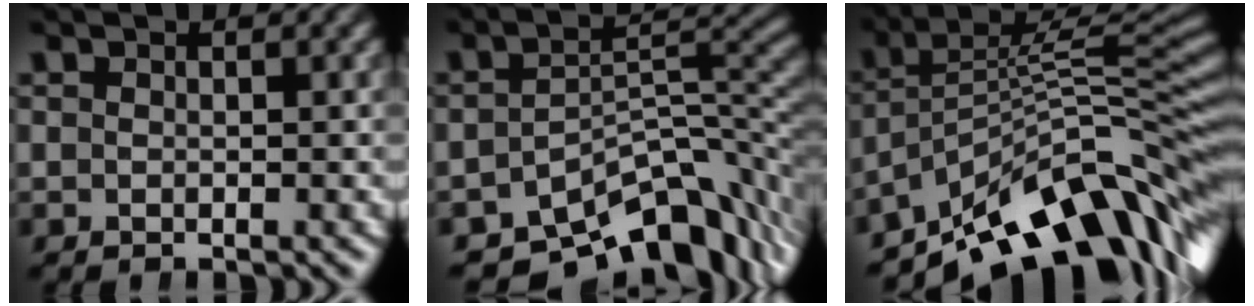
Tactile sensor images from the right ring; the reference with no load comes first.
{"total": 13.2, "force": [-8.3, 6.3, 8.2], "torque": [-0.087, -0.030, -0.114]}
{"total": 15.3, "force": [-7.8, 7.2, 11.0], "torque": [-0.134, -0.023, -0.101]}